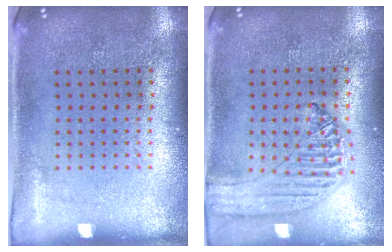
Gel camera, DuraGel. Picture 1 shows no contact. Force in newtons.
{"total": 1.2, "press": 1.2, "slide": 0.2}